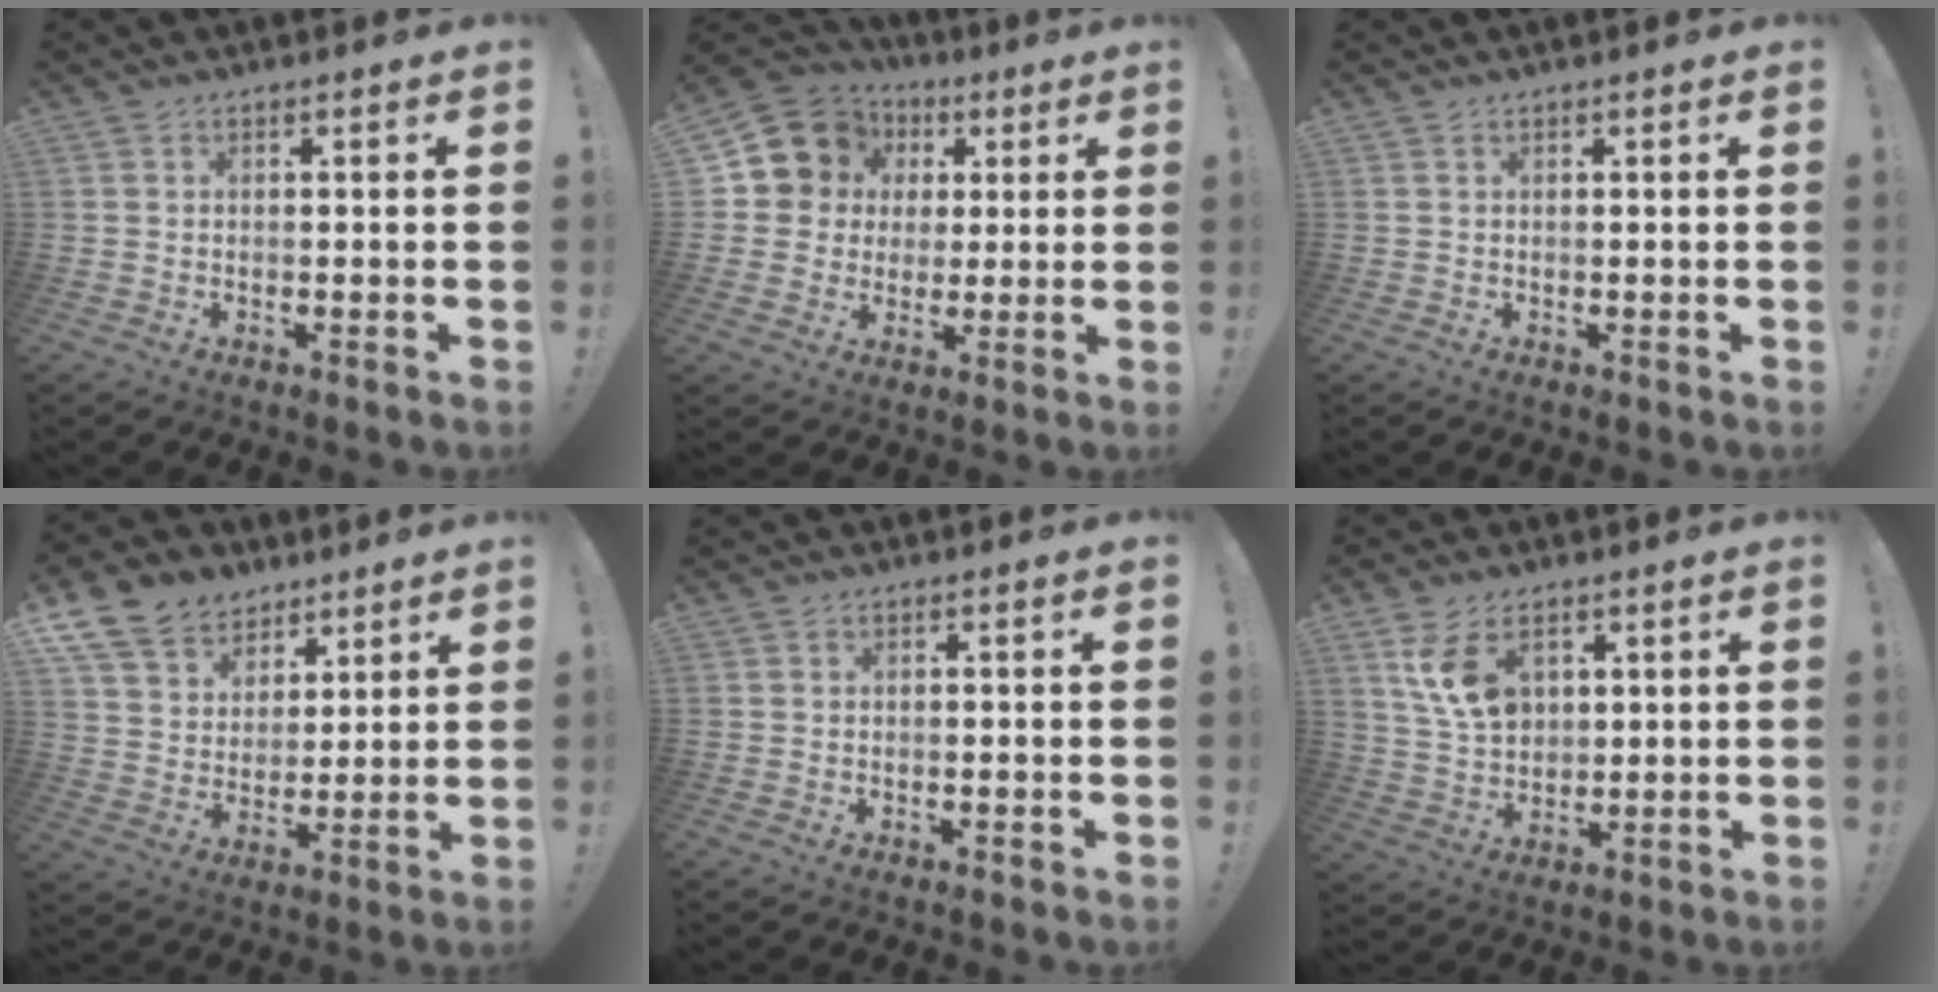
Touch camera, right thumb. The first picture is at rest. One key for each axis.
{"total": 12.1, "fx": 4.5, "fy": 10.6, "fz": 3.7, "tx": -0.057, "ty": -0.019, "tz": 0.098}
{"total": 0.0}
{"total": 12.4, "fx": 8.0, "fy": 8.8, "fz": 3.4, "tx": -0.061, "ty": -0.057, "tz": 0.159}
{"total": 0.7, "fx": 0.1, "fy": 0.0, "fz": -0.6, "tx": 0.002, "ty": 0.002, "tz": 0.002}
{"total": 10.4, "fx": 4.9, "fy": 6.5, "fz": 6.4, "tx": -0.115, "ty": -0.016, "tz": 0.095}